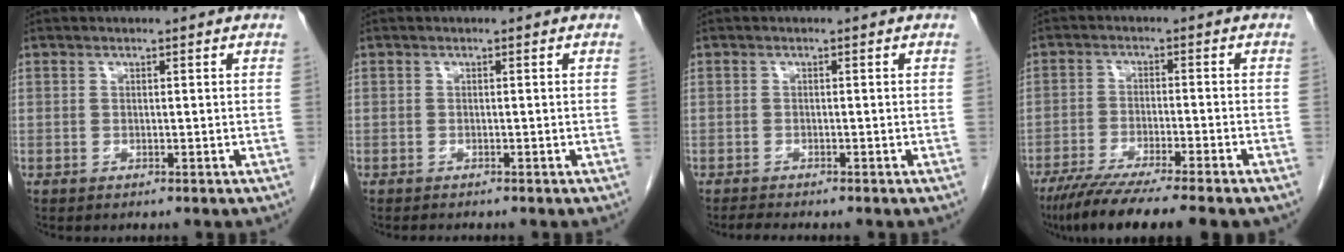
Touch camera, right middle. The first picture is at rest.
{"total": 1.1, "force": [-1.0, 0.0, 0.4], "torque": [-0.014, -0.006, -0.013]}
{"total": 1.7, "force": [-1.6, -0.2, 0.6], "torque": [-0.021, -0.010, -0.026]}
{"total": 11.2, "force": [-8.9, -0.1, 6.8], "torque": [-0.101, -0.028, -0.141]}